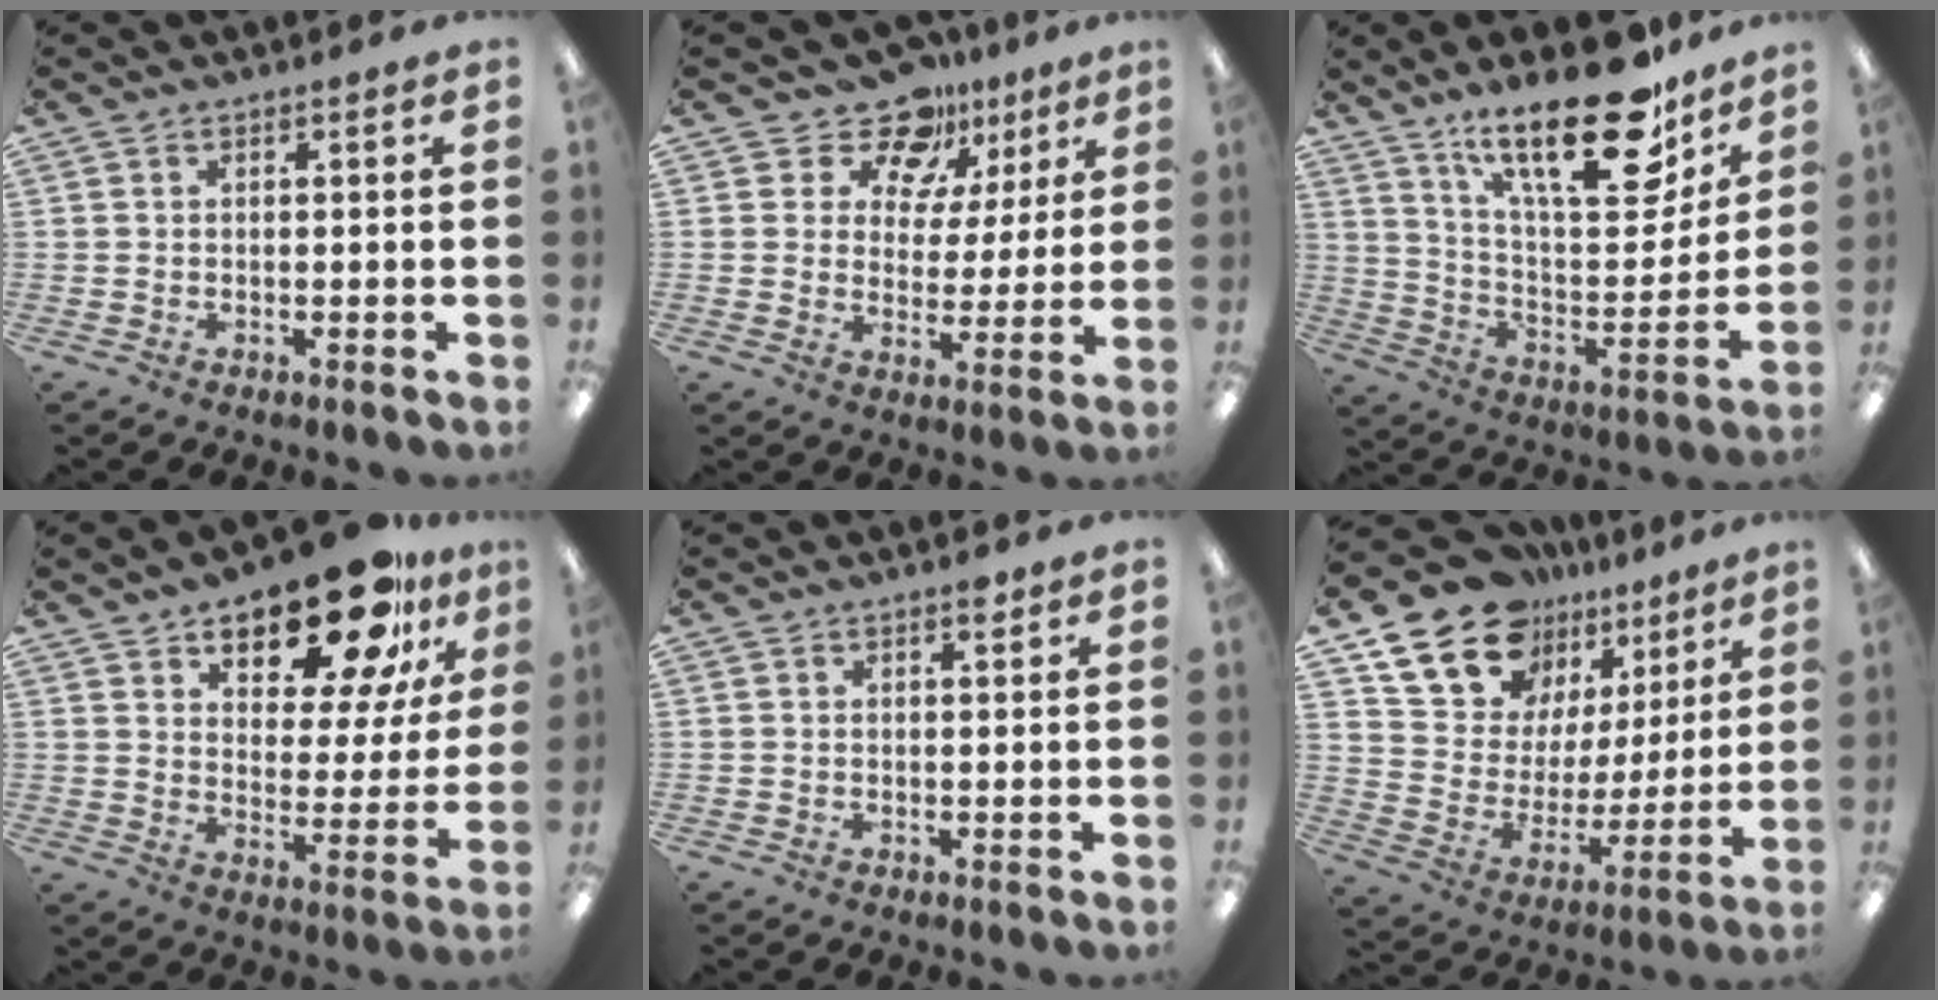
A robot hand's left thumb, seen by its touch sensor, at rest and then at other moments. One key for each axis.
{"total": 12.7, "fx": 9.3, "fy": 7.8, "fz": 3.8, "tx": -0.069, "ty": -0.059, "tz": 0.171}
{"total": 25.0, "fx": 17.5, "fy": 8.7, "fz": 15.5, "tx": -0.230, "ty": -0.112, "tz": 0.291}
{"total": 19.1, "fx": 14.4, "fy": 7.8, "fz": 9.9, "tx": -0.147, "ty": -0.096, "tz": 0.241}
{"total": 1.4, "fx": 1.1, "fy": 0.5, "fz": 0.8, "tx": -0.002, "ty": -0.005, "tz": 0.015}
{"total": 17.7, "fx": 14.0, "fy": 10.1, "fz": 4.2, "tx": -0.094, "ty": -0.115, "tz": 0.256}